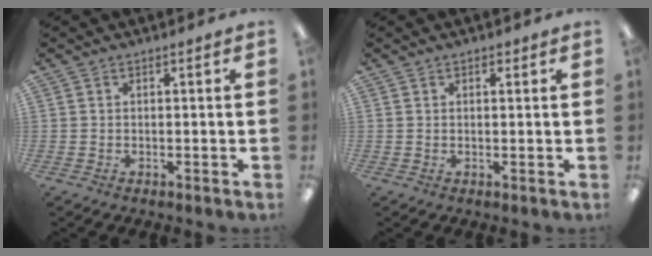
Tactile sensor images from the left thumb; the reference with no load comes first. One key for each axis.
{"total": 1.0, "fx": 0.7, "fy": 0.7, "fz": 0.4, "tx": -0.008, "ty": 0.003, "tz": 0.013}